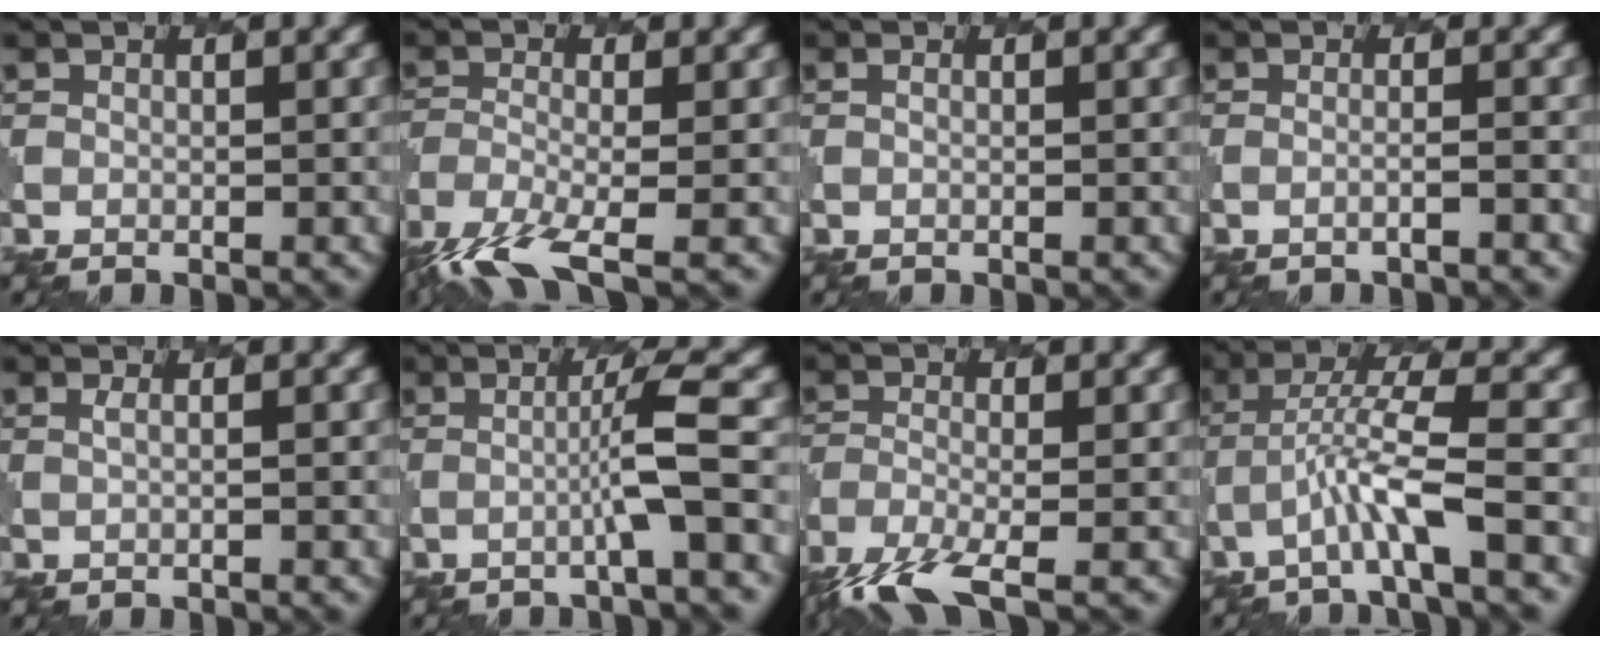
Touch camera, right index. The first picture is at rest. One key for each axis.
{"total": 6.3, "fx": -4.4, "fy": 1.4, "fz": 4.2, "tx": -0.086, "ty": -0.012, "tz": -0.097}
{"total": 0.6, "fx": 0.1, "fy": 0.2, "fz": 0.5, "tx": -0.010, "ty": 0.001, "tz": -0.001}
{"total": 1.1, "fx": -0.6, "fy": 0.1, "fz": 0.9, "tx": -0.002, "ty": 0.003, "tz": -0.021}
{"total": 1.2, "fx": 0.7, "fy": 0.4, "fz": 0.9, "tx": -0.014, "ty": -0.003, "tz": 0.006}
{"total": 3.3, "fx": -0.5, "fy": -0.2, "fz": 3.3, "tx": -0.054, "ty": 0.011, "tz": -0.021}
{"total": 5.7, "fx": -4.0, "fy": 1.3, "fz": 3.8, "tx": -0.075, "ty": -0.013, "tz": -0.089}
{"total": 4.5, "fx": -2.0, "fy": 0.3, "fz": 4.0, "tx": -0.080, "ty": 0.014, "tz": -0.044}